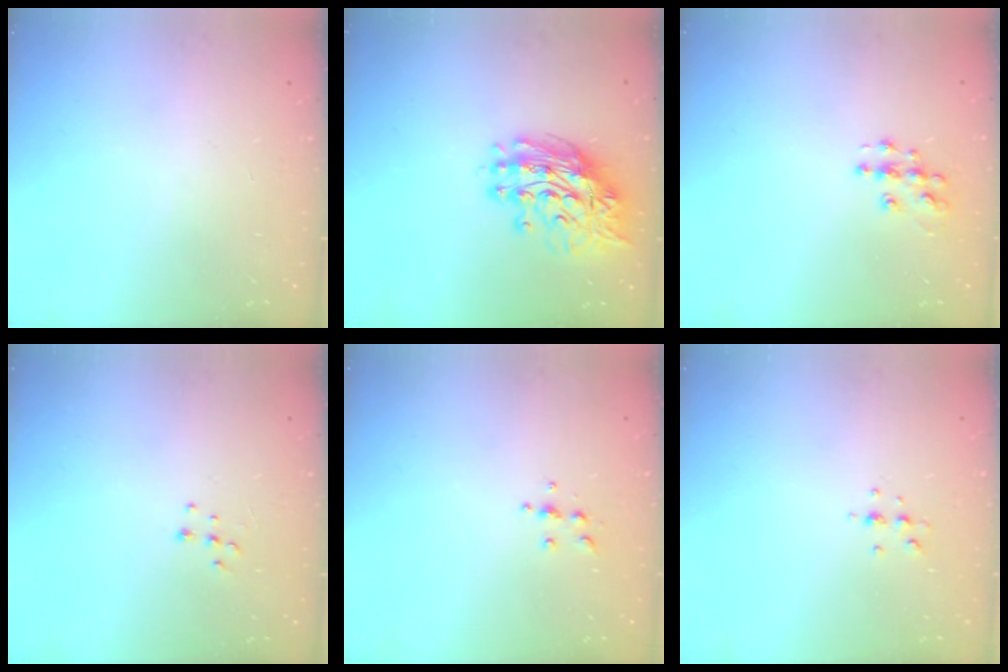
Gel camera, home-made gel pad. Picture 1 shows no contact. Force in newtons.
{"total": 14.5, "press": 14.4, "slide": 1.3}
{"total": 7.1, "press": 7.1, "slide": 0.3}
{"total": 6.7, "press": 6.7, "slide": 0.6}
{"total": 5.3, "press": 5.3, "slide": 0.5}
{"total": 4.4, "press": 4.3, "slide": 0.6}